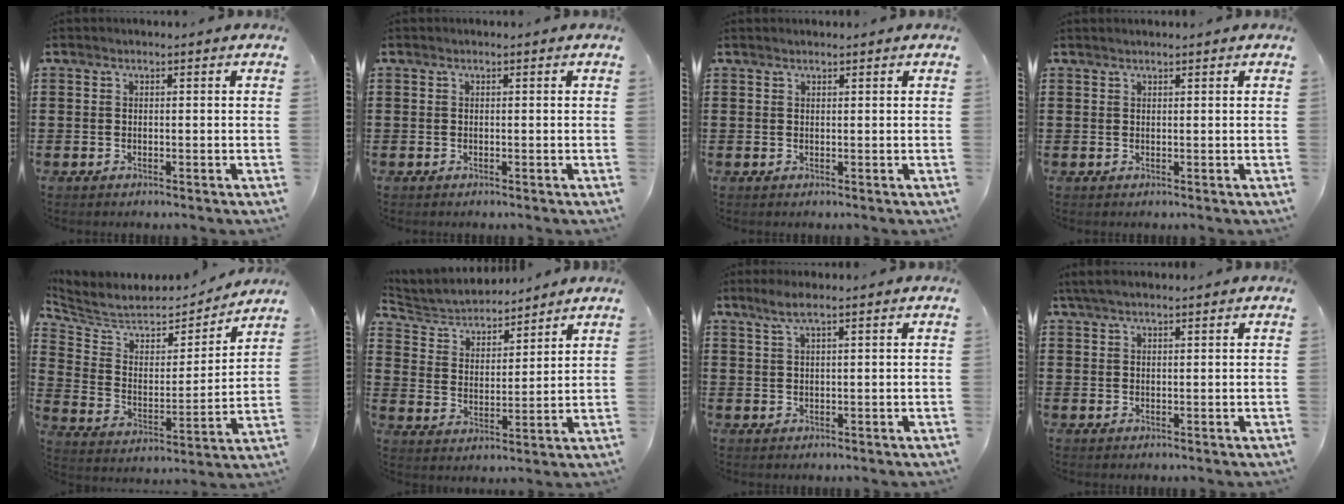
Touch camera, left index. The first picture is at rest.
{"total": 0.0}
{"total": 0.5, "force": [0.4, 0.0, 0.2], "torque": [-0.005, -0.002, 0.010]}
{"total": 0.6, "force": [0.5, 0.0, 0.3], "torque": [-0.006, -0.001, 0.011]}
{"total": 5.7, "force": [5.1, 2.1, 1.5], "torque": [-0.064, -0.040, 0.083]}
{"total": 4.4, "force": [4.2, 1.1, 0.5], "torque": [-0.035, -0.026, 0.069]}
{"total": 2.8, "force": [1.7, 0.2, 2.2], "torque": [-0.046, 0.001, 0.030]}
{"total": 2.2, "force": [1.6, 0.5, 1.4], "torque": [-0.030, 0.003, 0.031]}